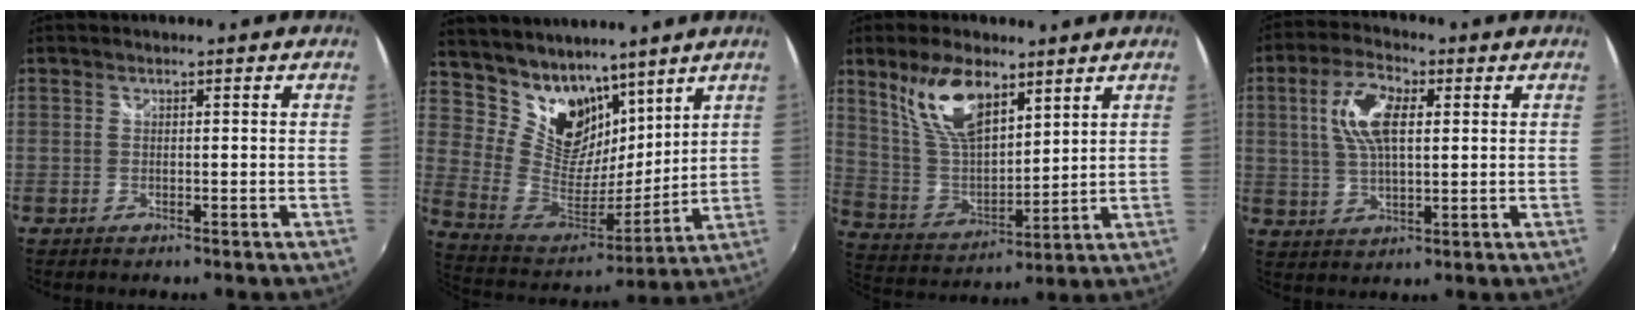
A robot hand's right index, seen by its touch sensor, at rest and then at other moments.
{"total": 16.4, "force": [11.6, 10.0, 5.9], "torque": [-0.141, 0.006, 0.229]}
{"total": 13.9, "force": [8.2, 6.0, 9.4], "torque": [-0.180, 0.008, 0.170]}
{"total": 9.5, "force": [2.3, 4.4, 8.1], "torque": [-0.159, 0.013, 0.046]}